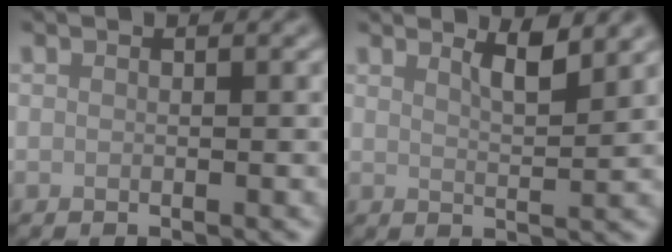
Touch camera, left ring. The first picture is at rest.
{"total": 2.7, "force": [1.9, 0.6, 1.9], "torque": [-0.025, -0.002, 0.031]}